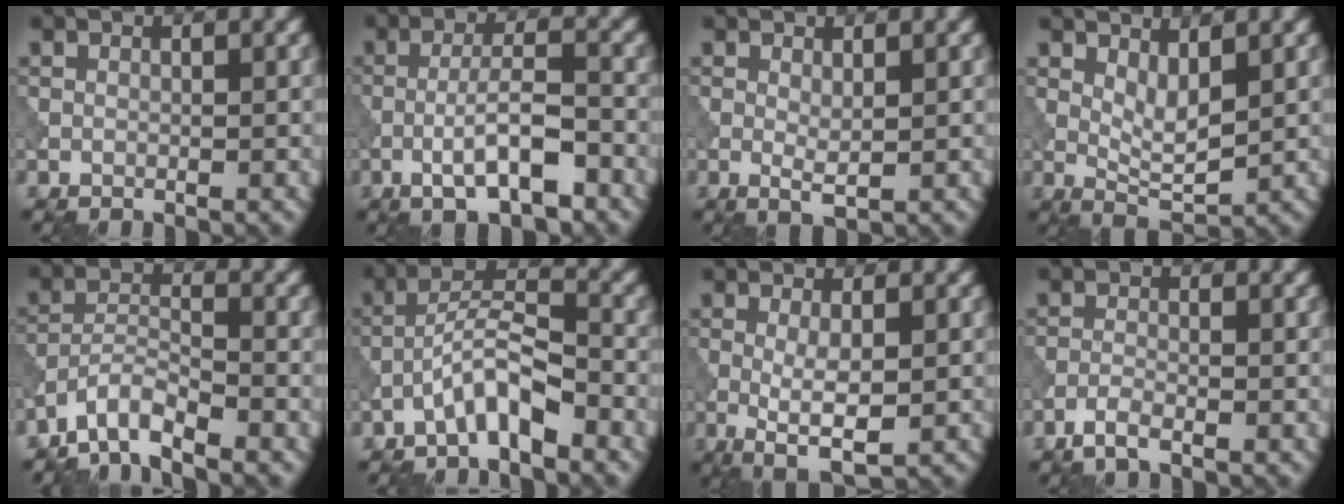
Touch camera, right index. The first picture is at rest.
{"total": 5.1, "force": [-2.1, 1.2, 4.5], "torque": [-0.079, 0.006, -0.040]}
{"total": 1.4, "force": [0.3, 0.3, 1.4], "torque": [-0.027, -0.005, 0.006]}
{"total": 3.1, "force": [1.1, 1.1, 2.6], "torque": [-0.051, -0.009, 0.024]}
{"total": 3.7, "force": [-3.3, 0.6, 1.6], "torque": [-0.028, 0.004, -0.074]}
{"total": 4.4, "force": [-3.0, 1.0, 3.1], "torque": [-0.057, 0.019, -0.063]}
{"total": 3.8, "force": [-0.6, 1.0, 3.6], "torque": [-0.070, -0.011, -0.007]}
{"total": 1.7, "force": [-1.3, 0.3, 1.1], "torque": [-0.023, 0.002, -0.031]}